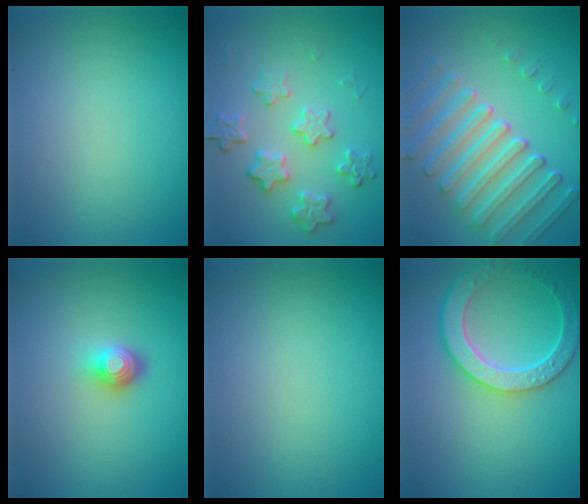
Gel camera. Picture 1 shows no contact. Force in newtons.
{"total": 3.9, "press": 3.3, "slide": 1.9}
{"total": 7.3, "press": 5.5, "slide": 4.9}
{"total": 2.0, "press": 1.4, "slide": 1.4}
{"total": 0.0}
{"total": 5.7, "press": 4.6, "slide": 3.4}